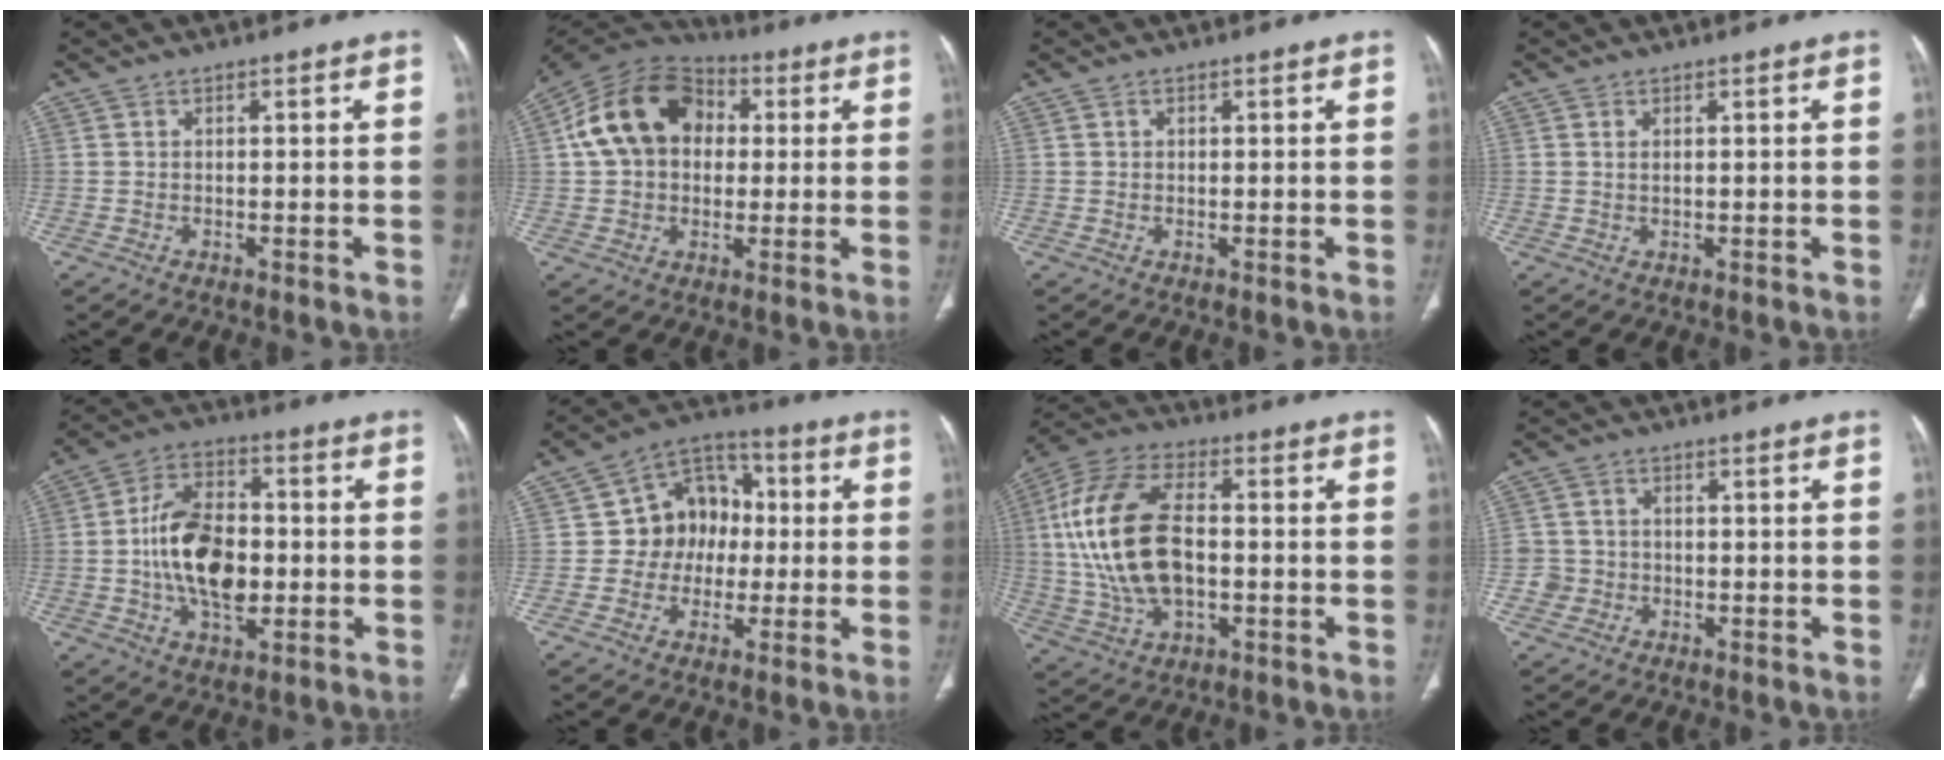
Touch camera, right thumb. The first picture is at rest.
{"total": 16.6, "force": [2.7, 12.6, 10.4], "torque": [-0.171, 0.028, 0.038]}
{"total": 0.6, "force": [0.2, 0.4, 0.2], "torque": [-0.002, 0.000, 0.005]}
{"total": 0.8, "force": [0.3, 0.3, 0.6], "torque": [-0.014, 0.000, 0.008]}
{"total": 15.6, "force": [-1.4, 9.5, 12.4], "torque": [-0.203, 0.020, -0.023]}
{"total": 11.8, "force": [0.0, 10.0, 6.2], "torque": [-0.042, 0.028, -0.009]}
{"total": 20.0, "force": [0.4, 11.3, 16.5], "torque": [-0.340, 0.015, 0.010]}
{"total": 3.6, "force": [-1.0, 3.4, 0.3], "torque": [0.015, 0.014, -0.023]}